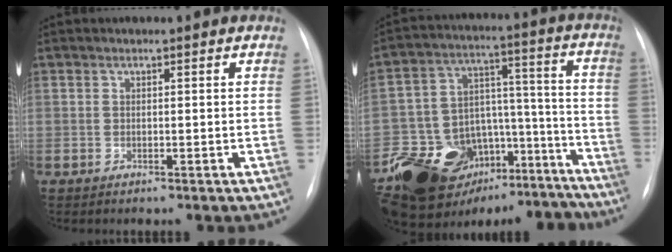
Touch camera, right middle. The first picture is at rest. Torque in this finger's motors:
{"motor_torque": [1.05, -1.08, 0.74, 0.18]}